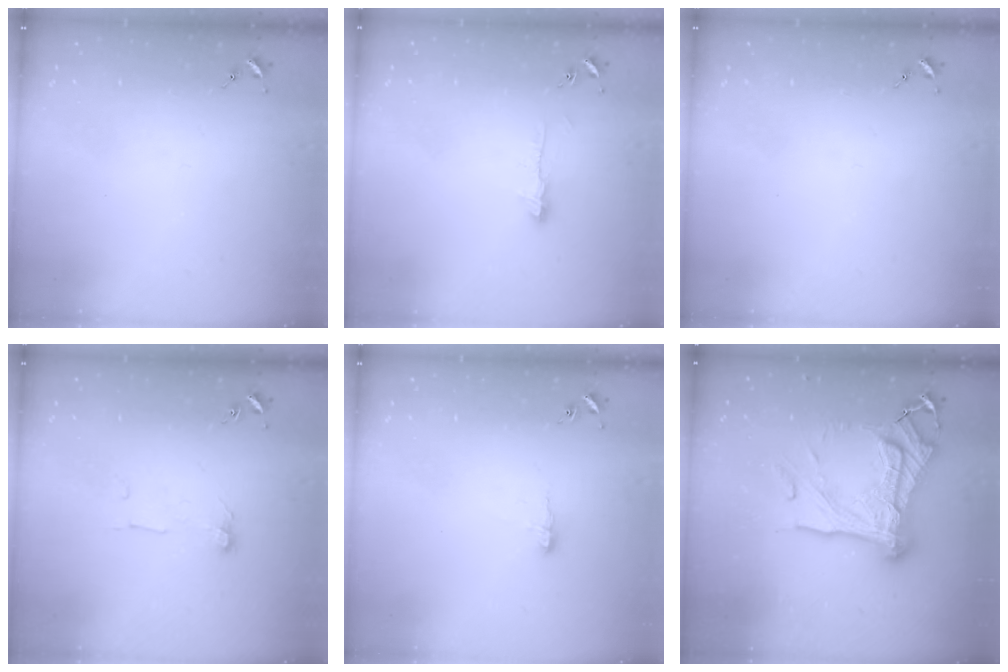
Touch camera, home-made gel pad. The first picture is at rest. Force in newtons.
{"total": 5.6, "press": 5.6, "slide": 0.6}
{"total": 0.0}
{"total": 6.5, "press": 6.5, "slide": 0.6}
{"total": 5.6, "press": 5.6, "slide": 0.5}
{"total": 26.5, "press": 26.4, "slide": 2.6}